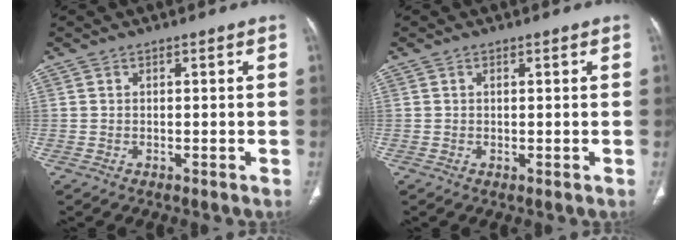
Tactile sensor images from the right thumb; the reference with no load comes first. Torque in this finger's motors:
{"motor_torque": [-0.08, -0.16, -0.17, -0.03, 0.10]}